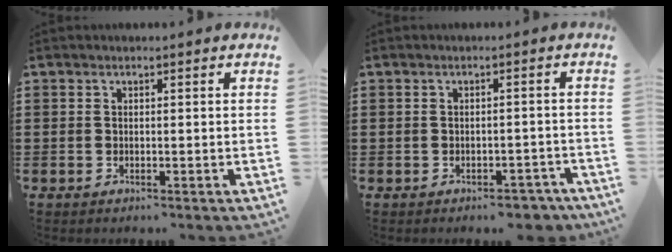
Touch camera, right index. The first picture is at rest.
{"total": 2.7, "force": [-2.6, 0.8, 0.4], "torque": [-0.011, 0.003, -0.053]}